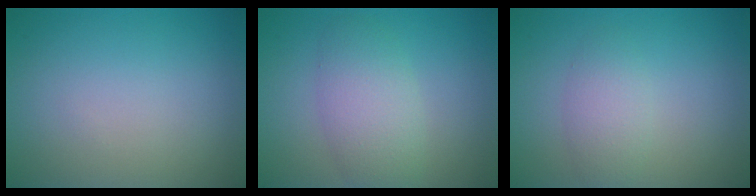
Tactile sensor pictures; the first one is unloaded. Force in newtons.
{"total": 4.2, "press": 4.2, "slide": 0.1}
{"total": 2.3, "press": 2.3, "slide": 0.1}